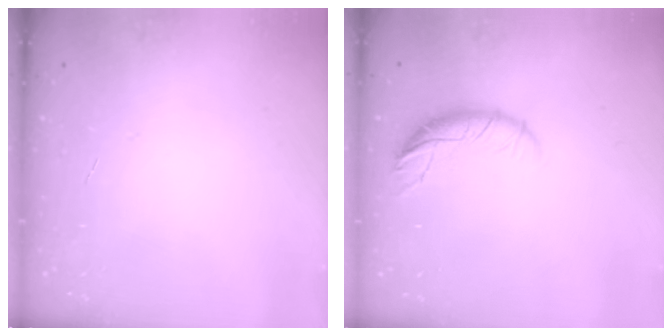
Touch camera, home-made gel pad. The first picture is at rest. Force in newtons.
{"total": 8.4, "press": 8.2, "slide": 1.5}